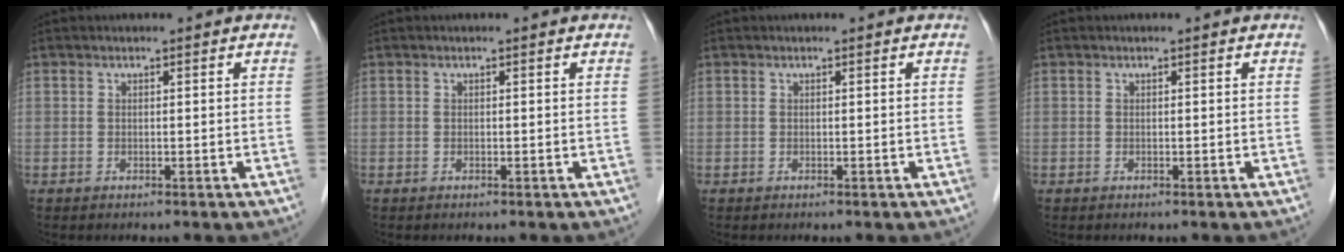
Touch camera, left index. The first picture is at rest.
{"total": 0.0}
{"total": 0.0}
{"total": 0.0}